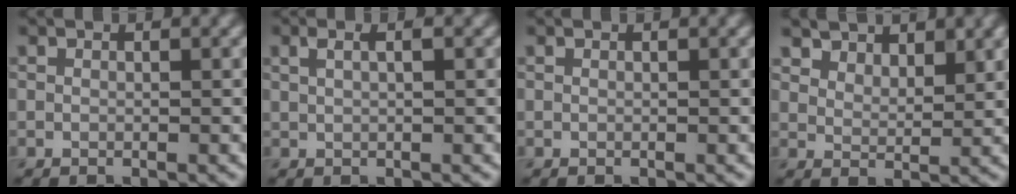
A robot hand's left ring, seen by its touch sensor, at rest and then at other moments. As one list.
[{"total": 2.0, "force": [0.9, 0.6, 1.6], "torque": [-0.024, -0.006, 0.017]}, {"total": 0.0}, {"total": 5.0, "force": [4.1, 2.3, 1.8], "torque": [-0.046, -0.012, 0.079]}]